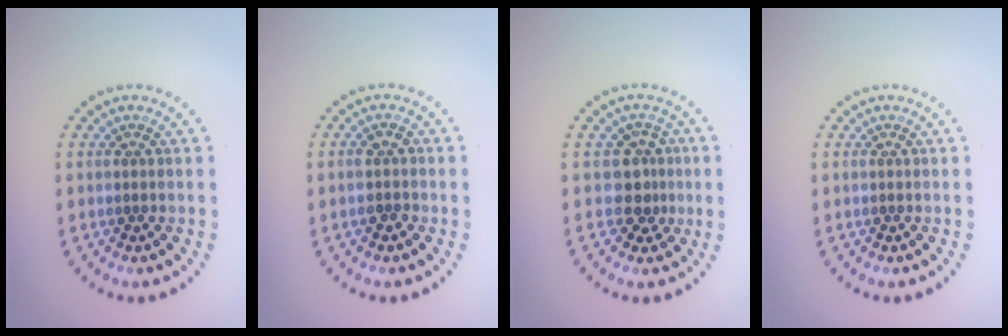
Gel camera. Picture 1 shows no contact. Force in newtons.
{"total": 1.7, "press": 1.6, "slide": 0.6}
{"total": 2.5, "press": 1.9, "slide": 1.6}
{"total": 0.0}